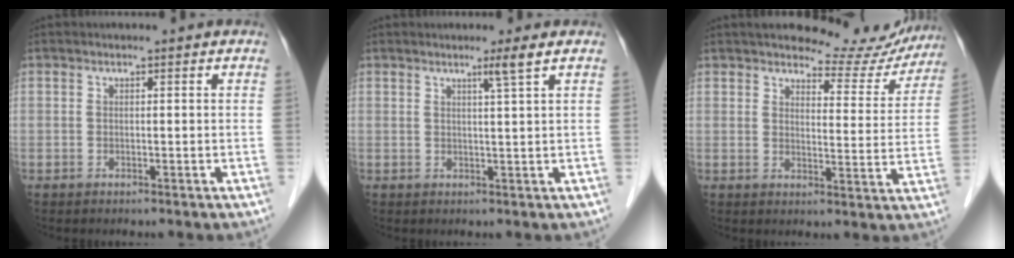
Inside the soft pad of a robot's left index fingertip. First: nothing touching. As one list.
[{"total": 2.2, "force": [1.3, -0.9, 1.5], "torque": [-0.036, -0.010, 0.029]}, {"total": 11.2, "force": [10.7, 2.8, 1.7], "torque": [-0.004, -0.021, 0.117]}]